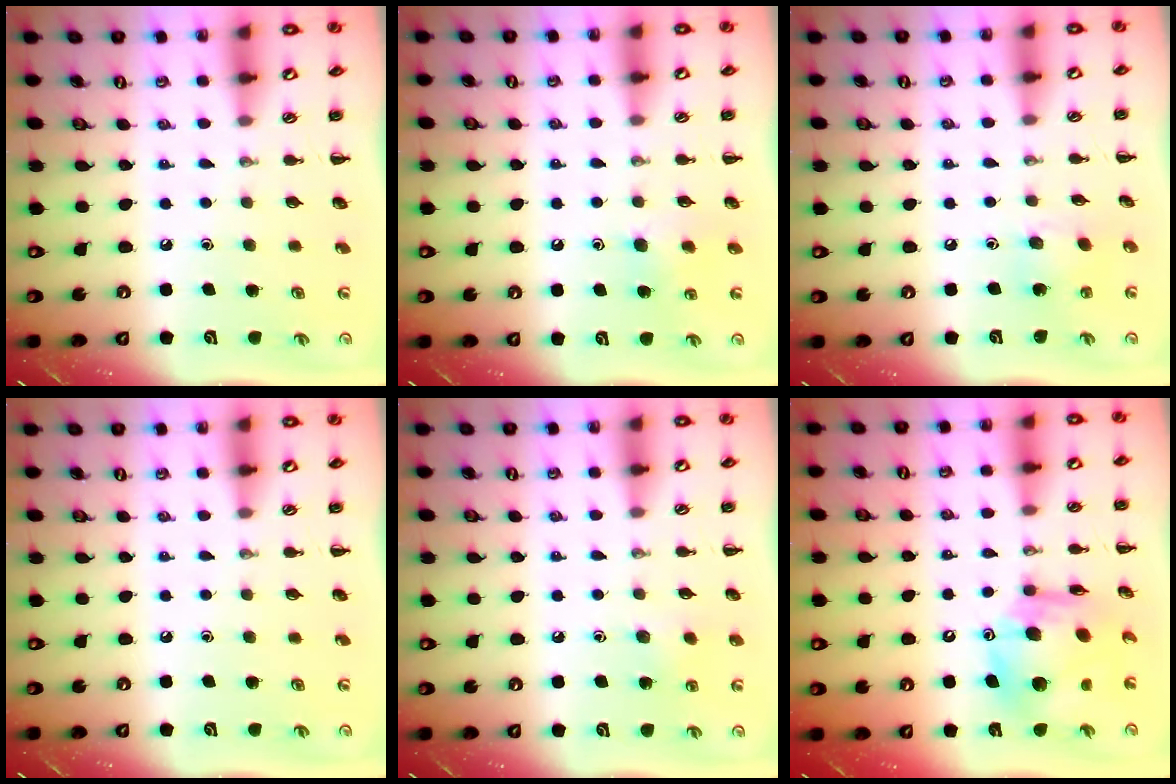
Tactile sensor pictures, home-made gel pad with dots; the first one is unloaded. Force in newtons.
{"total": 7.6, "press": 7.4, "slide": 1.7}
{"total": 5.2, "press": 5.1, "slide": 0.6}
{"total": 0.0}
{"total": 5.3, "press": 5.0, "slide": 1.6}
{"total": 11.6, "press": 11.1, "slide": 3.3}